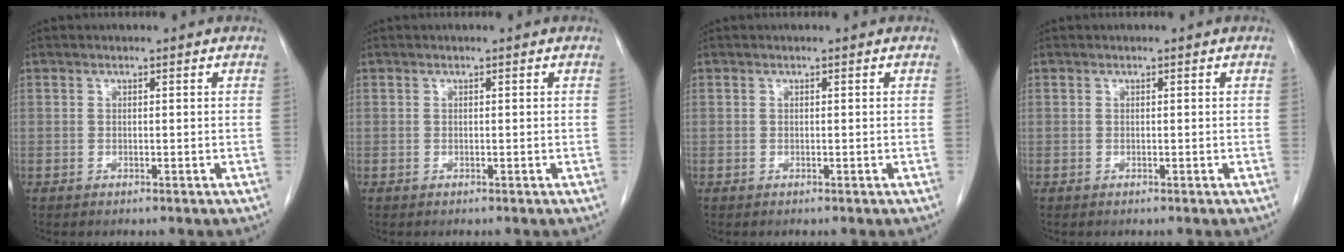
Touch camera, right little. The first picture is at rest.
{"total": 0.0}
{"total": 0.0}
{"total": 0.0}